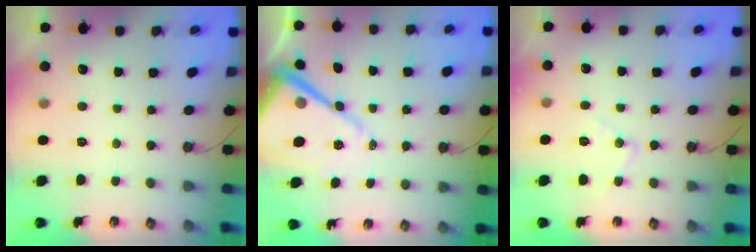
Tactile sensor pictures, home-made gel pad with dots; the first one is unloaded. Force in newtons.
{"total": 15.8, "press": 15.7, "slide": 1.4}
{"total": 7.7, "press": 7.7, "slide": 0.6}